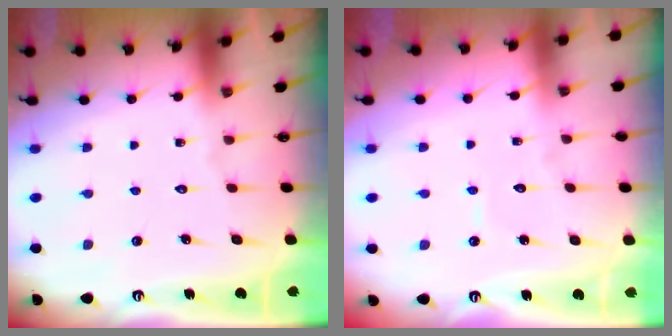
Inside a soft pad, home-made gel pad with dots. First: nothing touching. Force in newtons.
{"total": 3.7, "press": 3.7, "slide": 0.4}